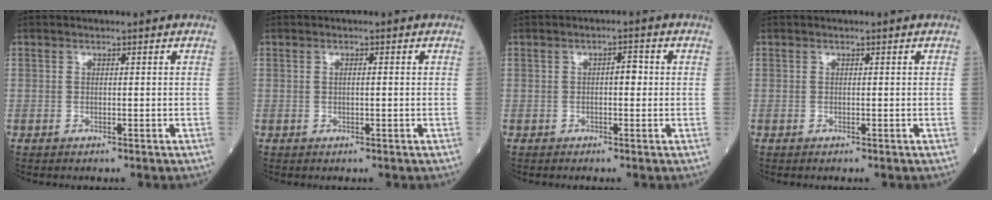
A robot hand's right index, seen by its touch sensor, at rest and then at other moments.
{"total": 1.1, "force": [0.1, 0.2, 1.1], "torque": [-0.017, 0.002, 0.002]}
{"total": 2.1, "force": [0.1, 0.9, 1.9], "torque": [-0.025, 0.008, -0.002]}
{"total": 0.0}